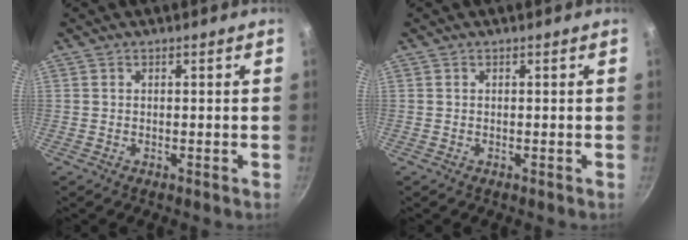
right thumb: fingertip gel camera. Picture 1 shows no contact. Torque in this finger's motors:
{"motor_torque": [-0.13, 0.13, 0.00, 0.00, 0.00]}